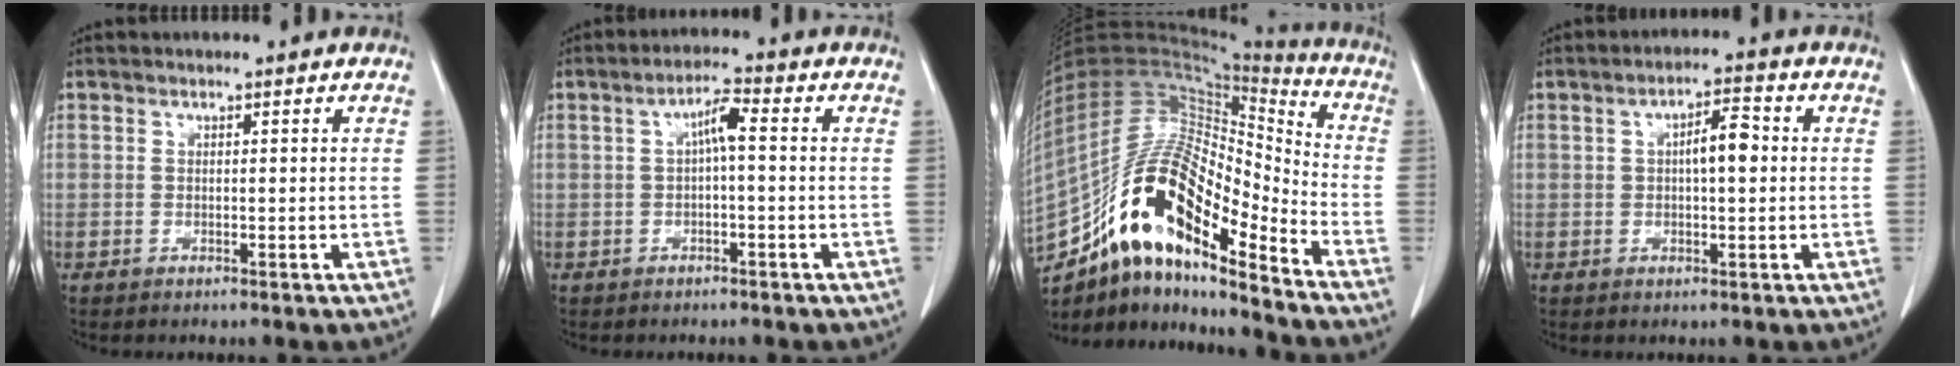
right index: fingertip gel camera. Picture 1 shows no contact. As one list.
[{"total": 3.6, "force": [0.2, 0.5, 3.6], "torque": [-0.061, 0.013, 0.002]}, {"total": 20.9, "force": [-13.7, 5.7, 14.7], "torque": [-0.296, 0.028, -0.241]}, {"total": 4.8, "force": [0.6, 1.4, 4.6], "torque": [-0.074, 0.014, 0.009]}]